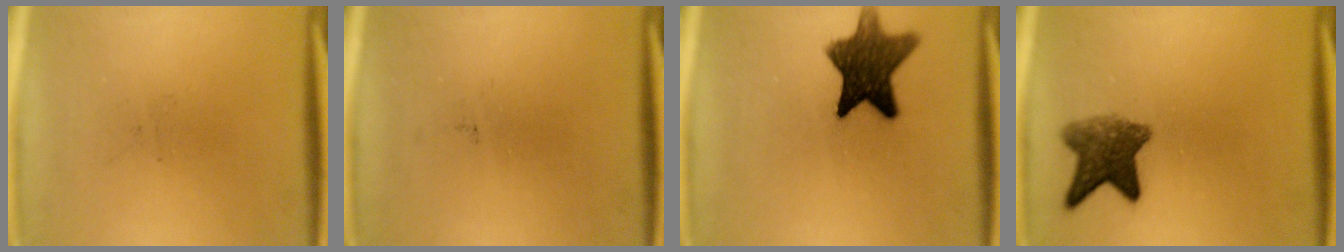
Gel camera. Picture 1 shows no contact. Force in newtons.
{"total": 0.0}
{"total": 11.3}
{"total": 6.7}